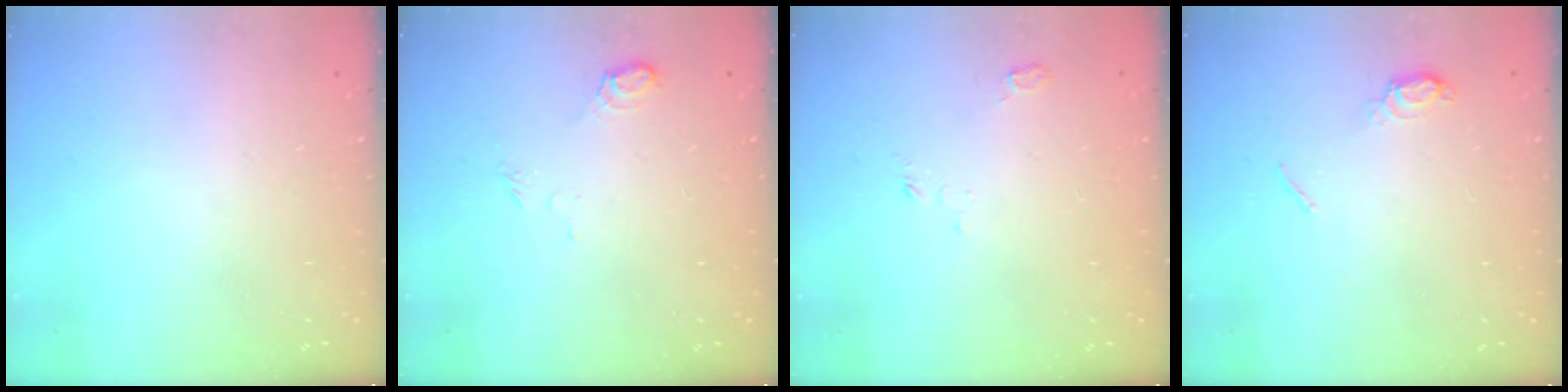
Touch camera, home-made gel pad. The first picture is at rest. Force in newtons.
{"total": 4.8, "press": 4.8, "slide": 0.7}
{"total": 3.3, "press": 3.2, "slide": 0.9}
{"total": 6.1, "press": 6.0, "slide": 0.6}